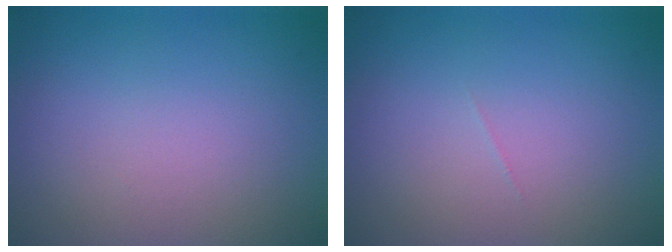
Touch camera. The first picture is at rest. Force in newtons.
{"total": 0.0}